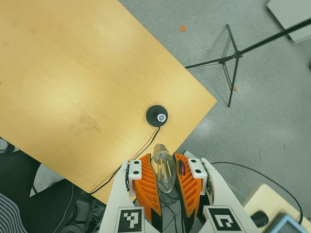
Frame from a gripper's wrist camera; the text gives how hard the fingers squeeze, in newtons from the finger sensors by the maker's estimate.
{"total": 21.3, "left": 25.8, "right": 16.9}